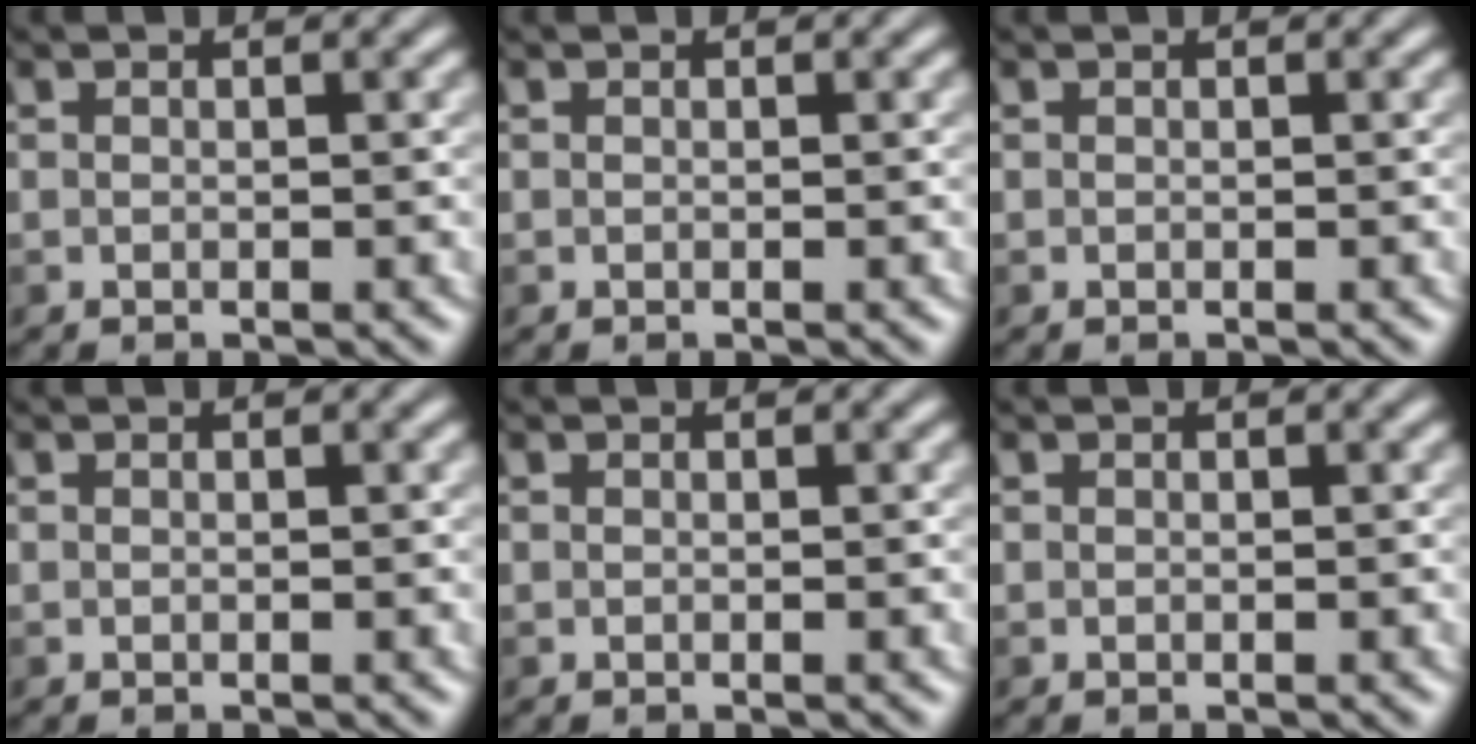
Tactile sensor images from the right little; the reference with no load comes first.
{"total": 0.0}
{"total": 0.0}
{"total": 0.0}
{"total": 0.0}
{"total": 0.0}